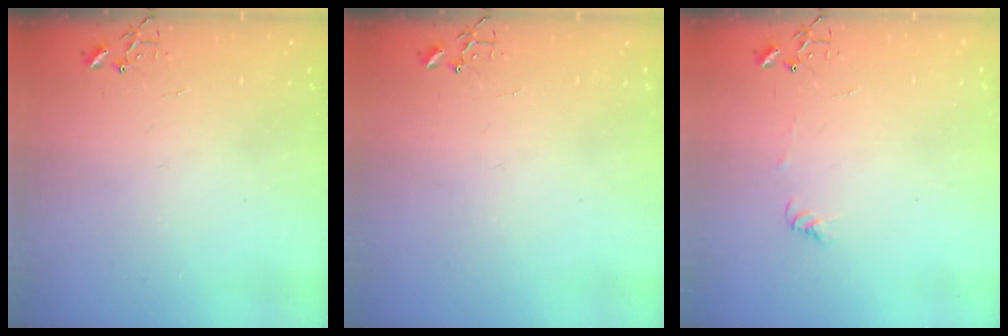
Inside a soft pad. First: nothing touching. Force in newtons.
{"total": 0.0}
{"total": 4.9, "press": 4.9, "slide": 0.7}